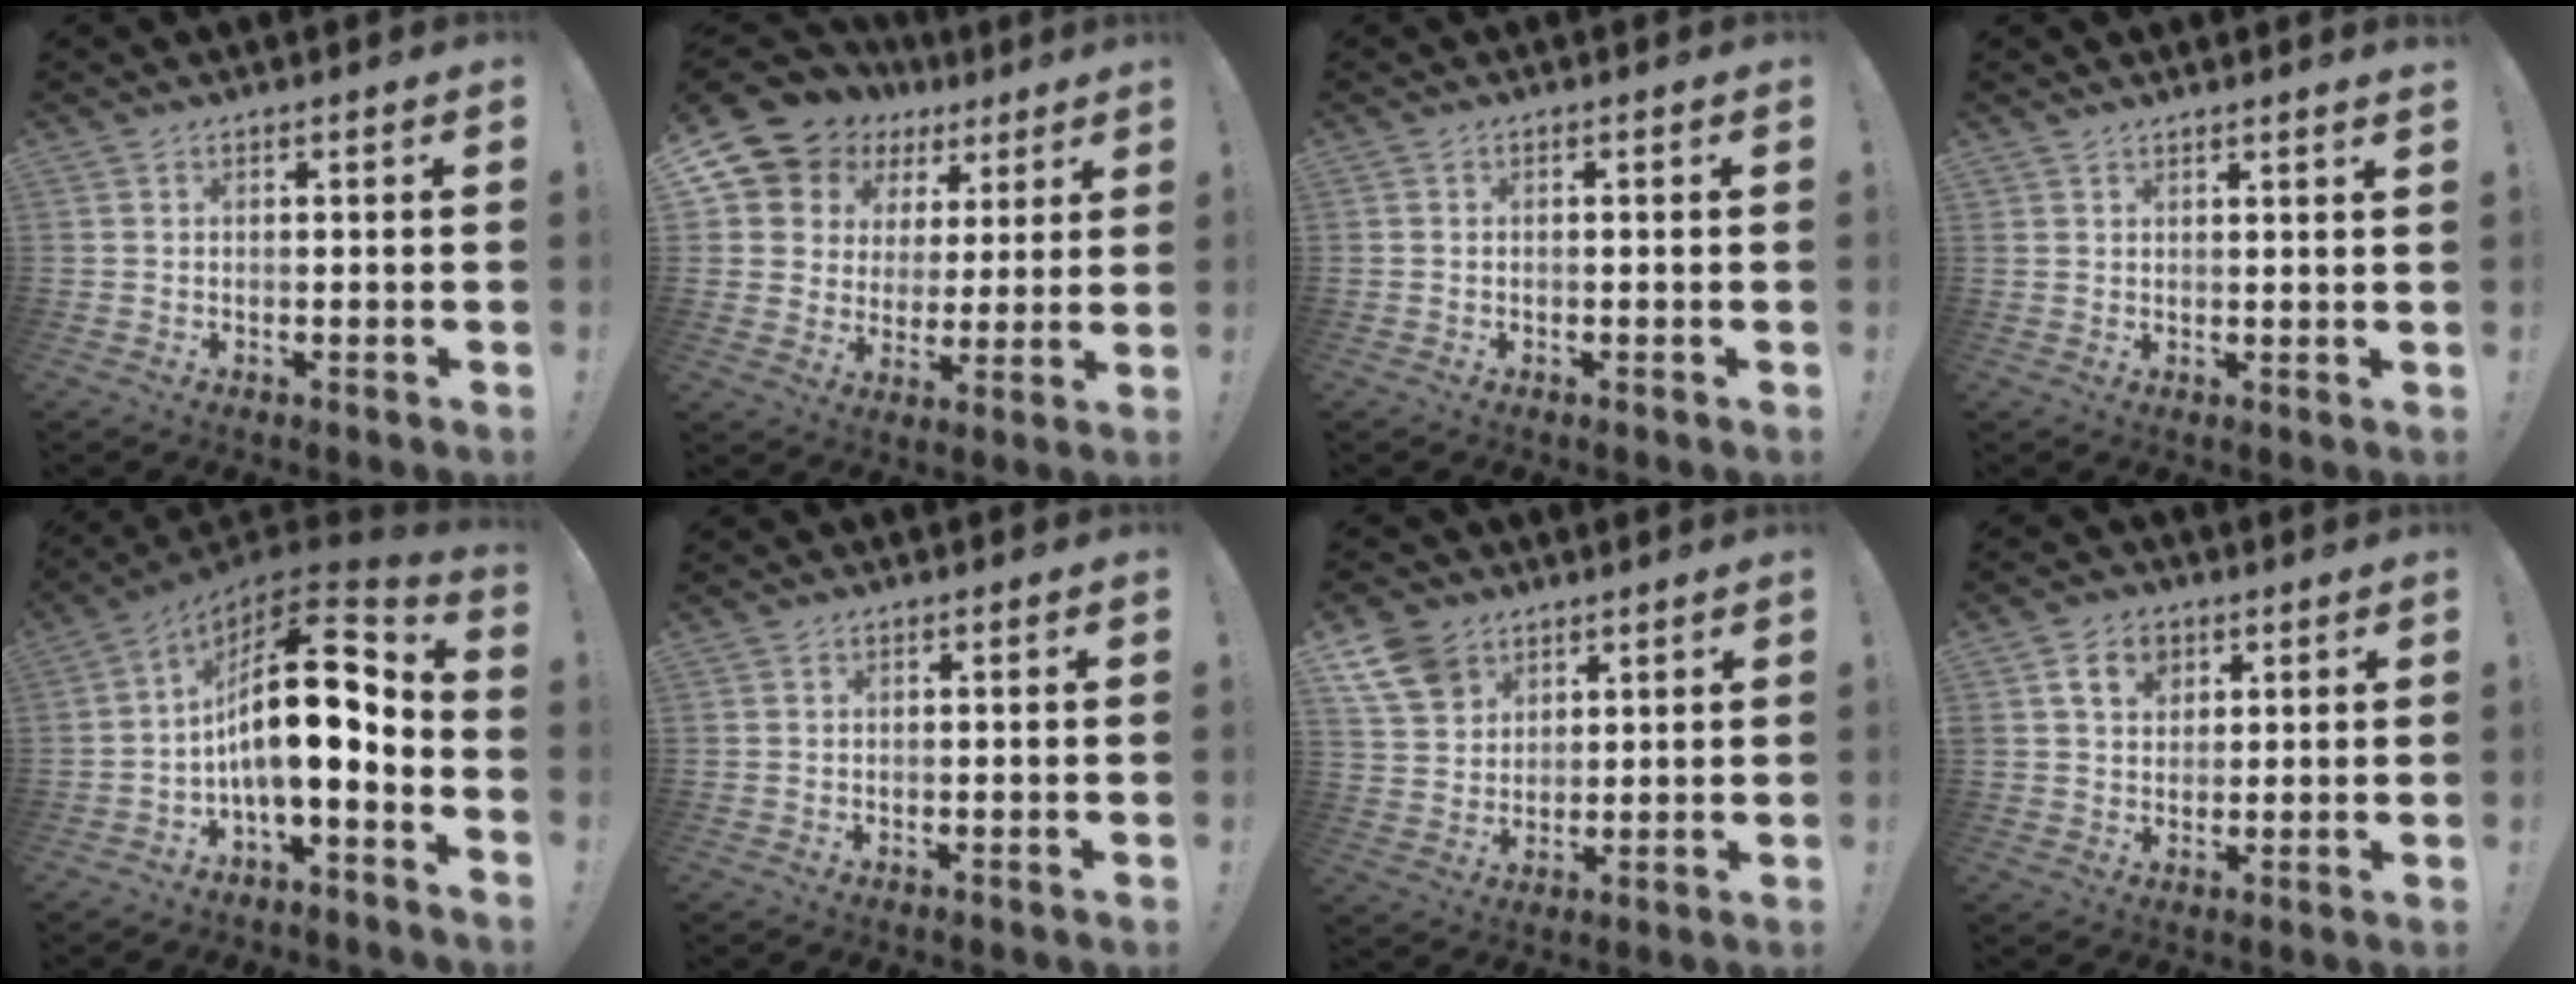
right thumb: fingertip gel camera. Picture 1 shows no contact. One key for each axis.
{"total": 10.8, "fx": 7.0, "fy": 7.8, "fz": 2.4, "tx": -0.055, "ty": -0.054, "tz": 0.142}
{"total": 0.0}
{"total": 1.7, "fx": 1.6, "fy": -0.2, "fz": 0.3, "tx": -0.005, "ty": -0.010, "tz": 0.029}
{"total": 18.4, "fx": 0.9, "fy": 6.9, "fz": 17.0, "tx": -0.296, "ty": -0.005, "tz": 0.013}
{"total": 0.0}
{"total": 11.4, "fx": 6.4, "fy": 8.6, "fz": 4.0, "tx": -0.072, "ty": -0.029, "tz": 0.130}
{"total": 7.1, "fx": 3.2, "fy": 5.4, "fz": 3.2, "tx": -0.044, "ty": -0.003, "tz": 0.059}